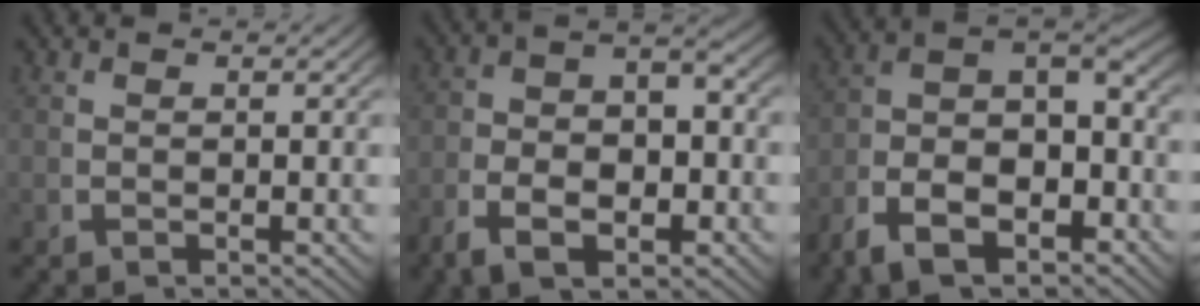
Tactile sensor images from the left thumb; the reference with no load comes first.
{"total": 5.7, "force": [-1.4, 3.1, 4.5], "torque": [-0.072, -0.010, -0.023]}
{"total": 11.5, "force": [-1.8, 7.9, 8.2], "torque": [-0.143, -0.016, -0.038]}